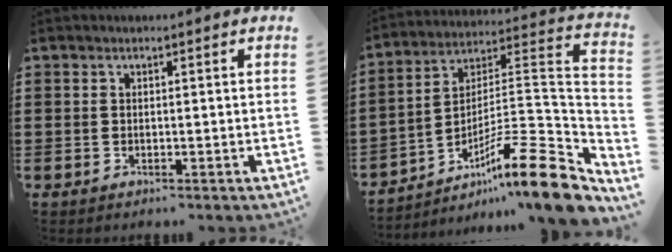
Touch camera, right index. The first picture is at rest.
{"total": 13.7, "force": [-8.8, 1.6, 10.3], "torque": [-0.143, 0.011, -0.160]}